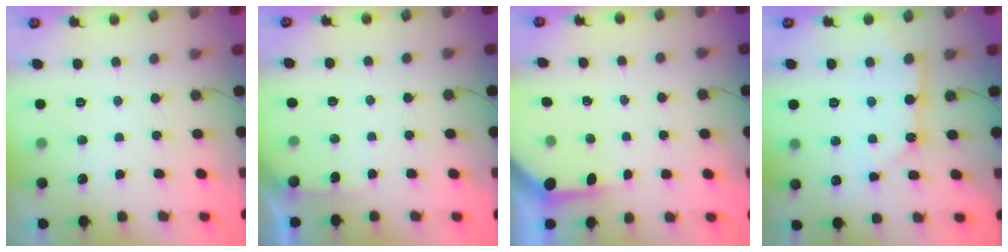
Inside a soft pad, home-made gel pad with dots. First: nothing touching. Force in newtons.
{"total": 2.0, "press": 2.0, "slide": 0.3}
{"total": 3.9, "press": 3.8, "slide": 0.4}
{"total": 10.9, "press": 10.9, "slide": 1.0}